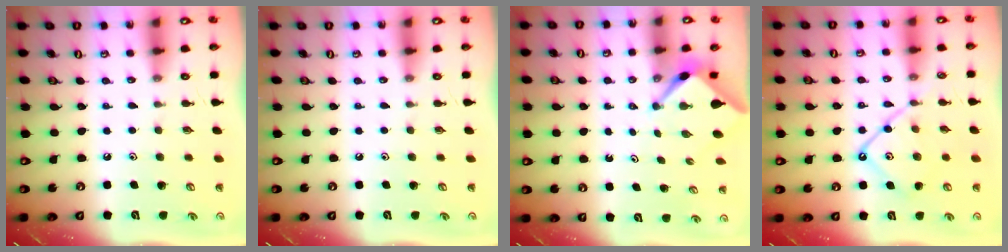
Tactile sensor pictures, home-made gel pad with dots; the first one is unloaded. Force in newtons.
{"total": 0.0}
{"total": 2.5, "press": 2.5, "slide": 0.2}
{"total": 11.0, "press": 11.0, "slide": 1.0}